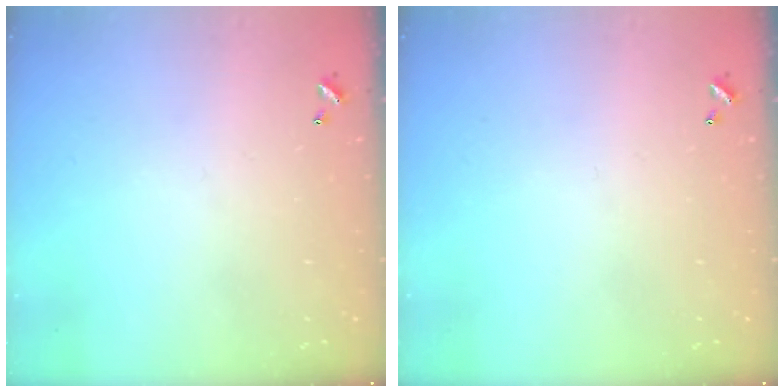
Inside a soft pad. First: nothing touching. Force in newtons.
{"total": 0.0}